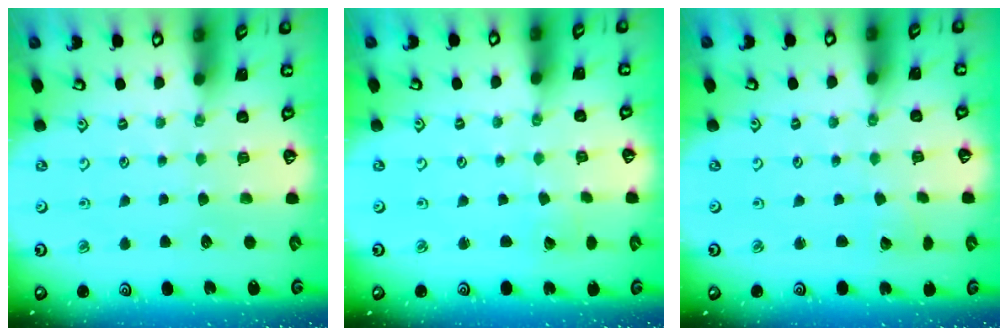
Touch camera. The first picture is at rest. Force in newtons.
{"total": 1.5, "press": 1.5, "slide": 0.0}
{"total": 1.9, "press": 1.9, "slide": 0.1}